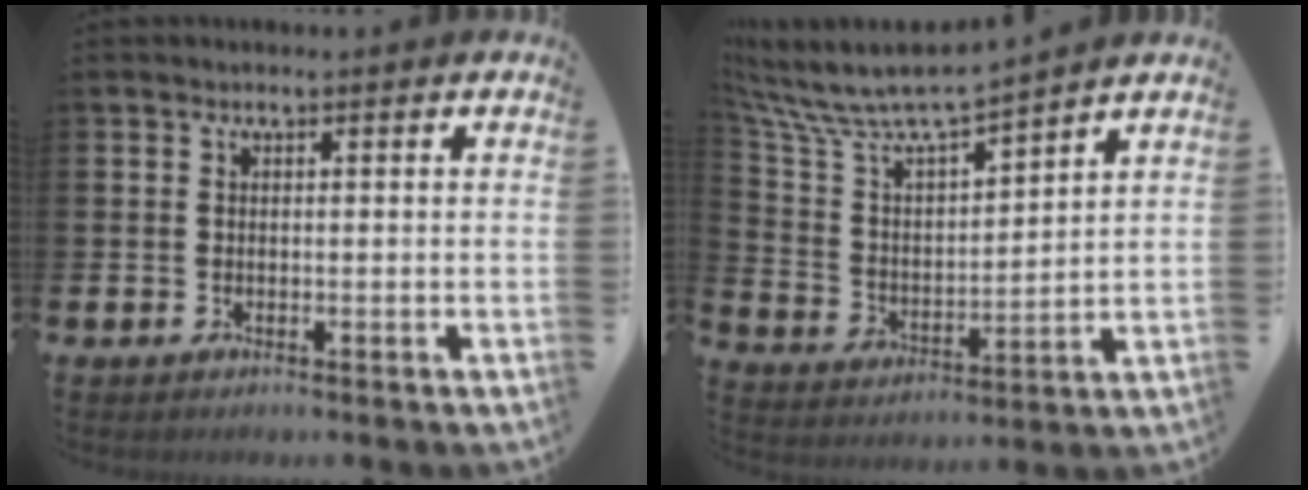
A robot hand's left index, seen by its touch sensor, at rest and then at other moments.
{"total": 7.4, "force": [7.1, 1.1, 2.0], "torque": [-0.083, -0.059, 0.117]}